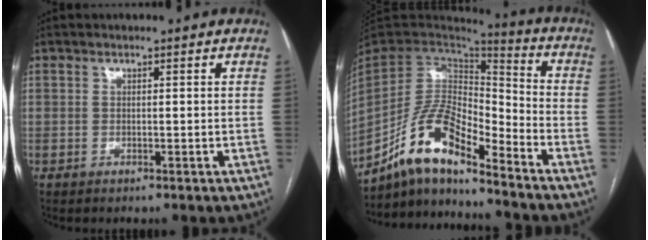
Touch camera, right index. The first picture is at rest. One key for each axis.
{"total": 13.5, "fx": -10.3, "fy": 3.4, "fz": 8.0, "tx": -0.159, "ty": 0.028, "tz": -0.191}